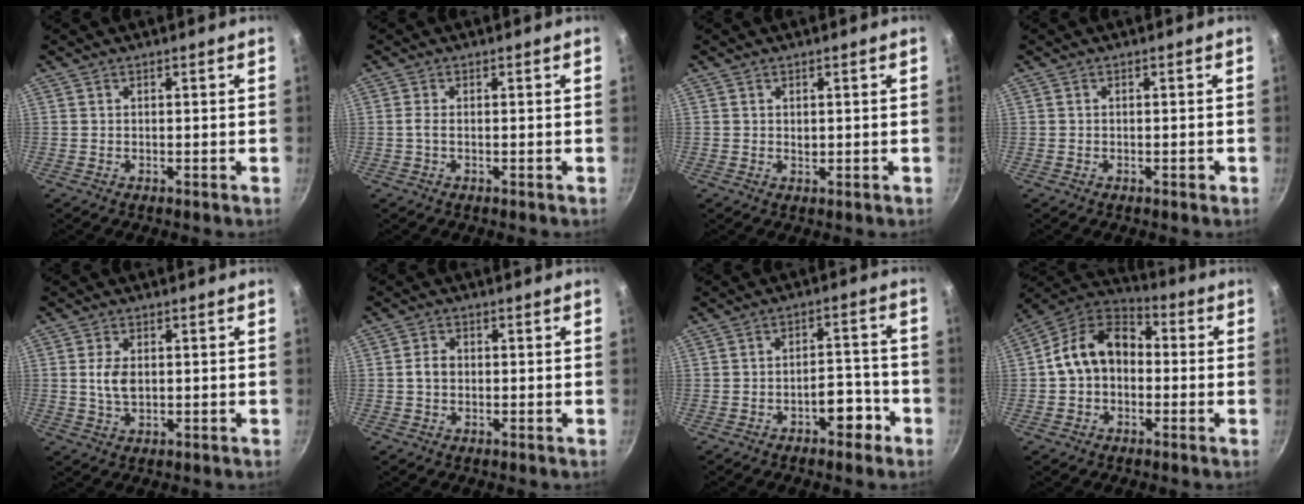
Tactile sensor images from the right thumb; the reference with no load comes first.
{"total": 1.2, "force": [-0.2, 0.4, 1.1], "torque": [-0.026, 0.001, -0.005]}
{"total": 0.9, "force": [0.3, 0.6, 0.5], "torque": [-0.005, -0.002, 0.005]}
{"total": 0.8, "force": [-0.4, 0.4, 0.5], "torque": [-0.006, 0.005, -0.004]}
{"total": 4.4, "force": [0.4, 2.6, 3.5], "torque": [-0.063, -0.002, 0.008]}
{"total": 2.9, "force": [-0.1, 2.2, 1.8], "torque": [-0.026, 0.011, -0.005]}
{"total": 6.0, "force": [-3.3, 3.1, 3.9], "torque": [-0.025, 0.039, -0.040]}
{"total": 13.2, "force": [-0.2, 9.9, 8.8], "torque": [-0.118, 0.044, -0.023]}